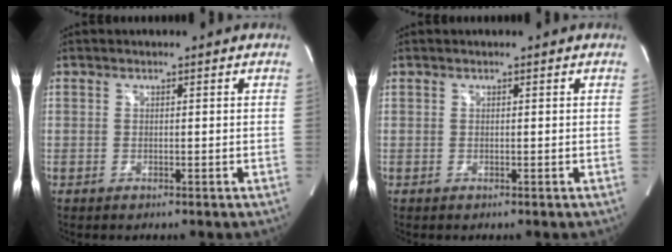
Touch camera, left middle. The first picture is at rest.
{"total": 0.0}